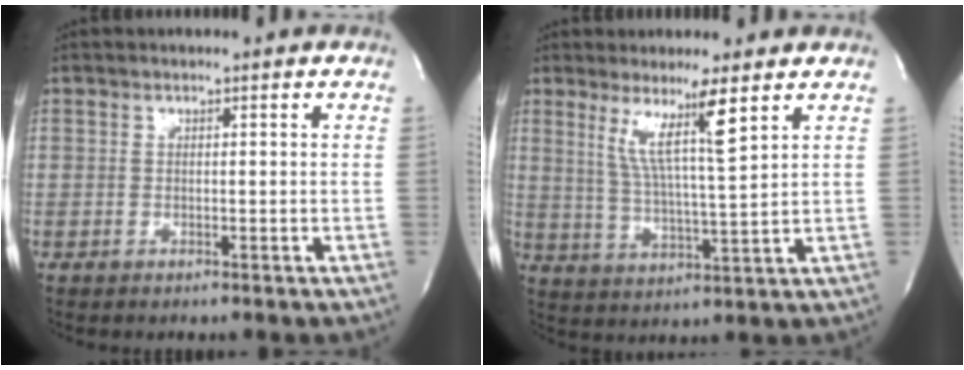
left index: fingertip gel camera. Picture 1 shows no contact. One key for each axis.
{"total": 7.3, "fx": 4.0, "fy": -1.1, "fz": 6.1, "tx": -0.112, "ty": -0.015, "tz": 0.074}